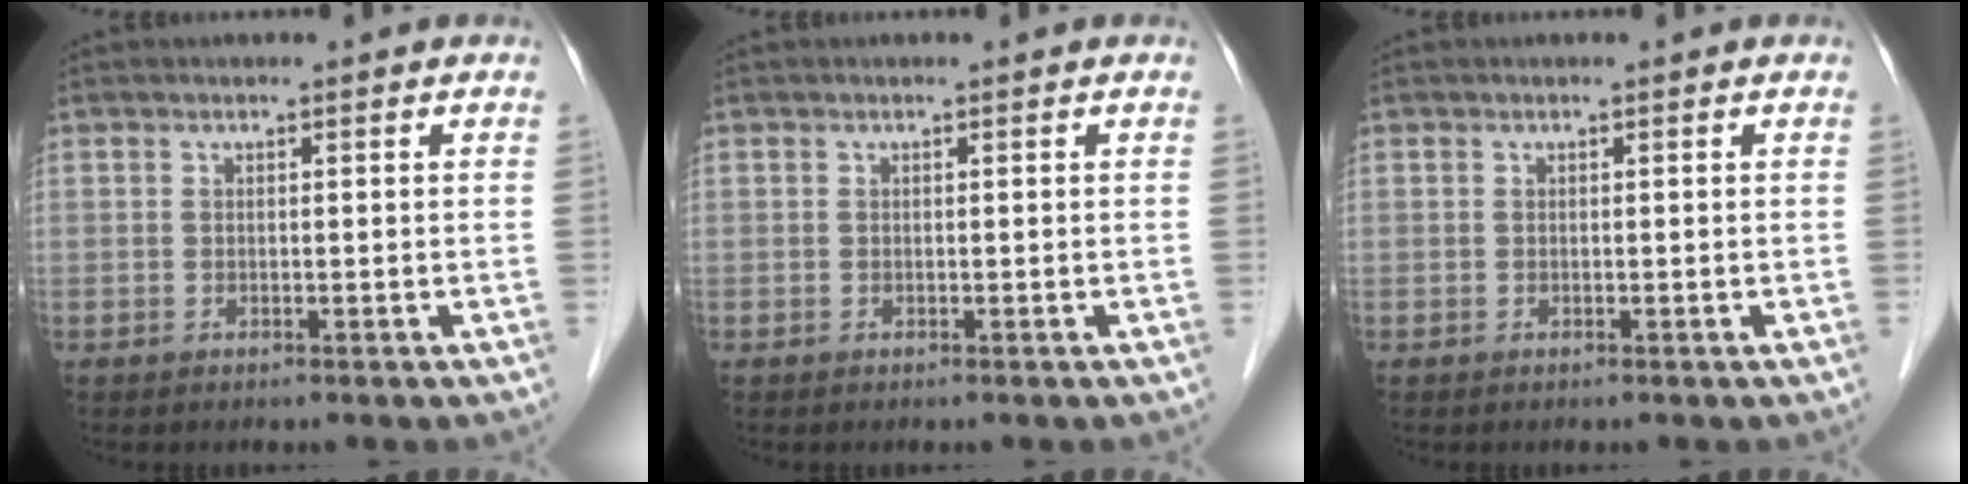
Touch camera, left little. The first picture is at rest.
{"total": 0.0}
{"total": 0.0}